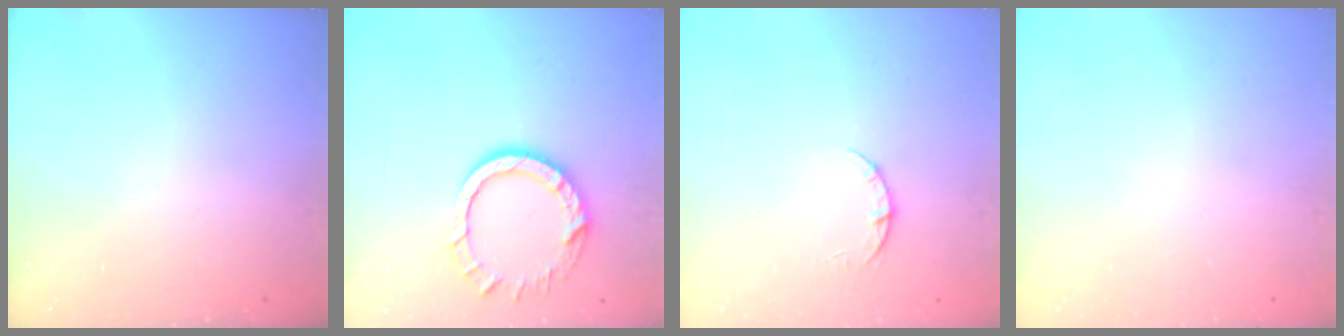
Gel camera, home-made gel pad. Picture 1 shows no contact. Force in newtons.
{"total": 10.5, "press": 10.4, "slide": 1.0}
{"total": 2.3, "press": 2.3, "slide": 0.3}
{"total": 0.0}